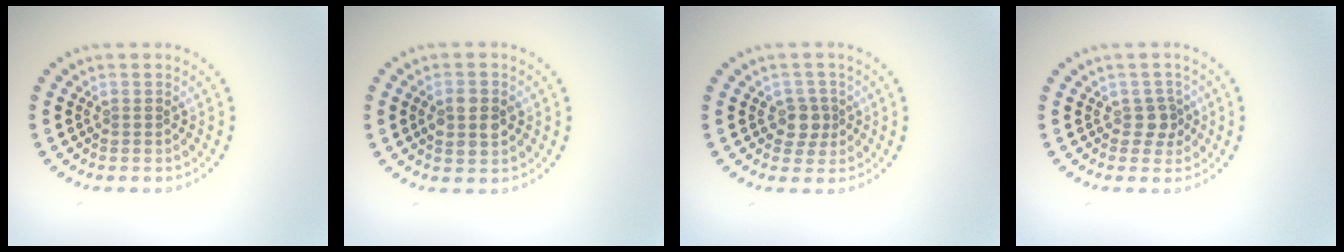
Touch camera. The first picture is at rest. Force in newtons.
{"total": 2.7, "press": 2.7, "slide": 0.1}
{"total": 2.1, "press": 1.9, "slide": 1.0}
{"total": 1.5, "press": 1.2, "slide": 0.9}